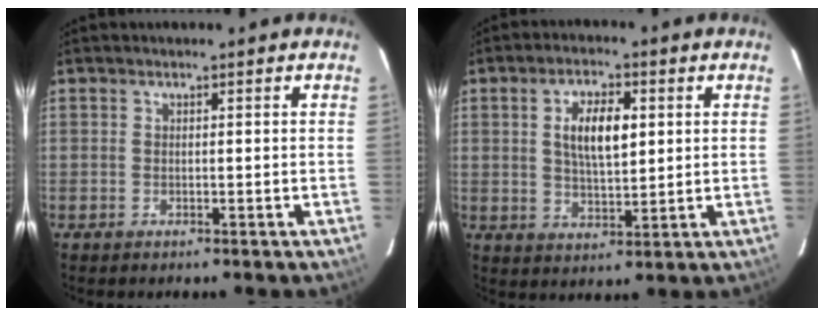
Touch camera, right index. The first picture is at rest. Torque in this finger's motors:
{"motor_torque": [0.40, 0.18, 0.40, 0.07]}